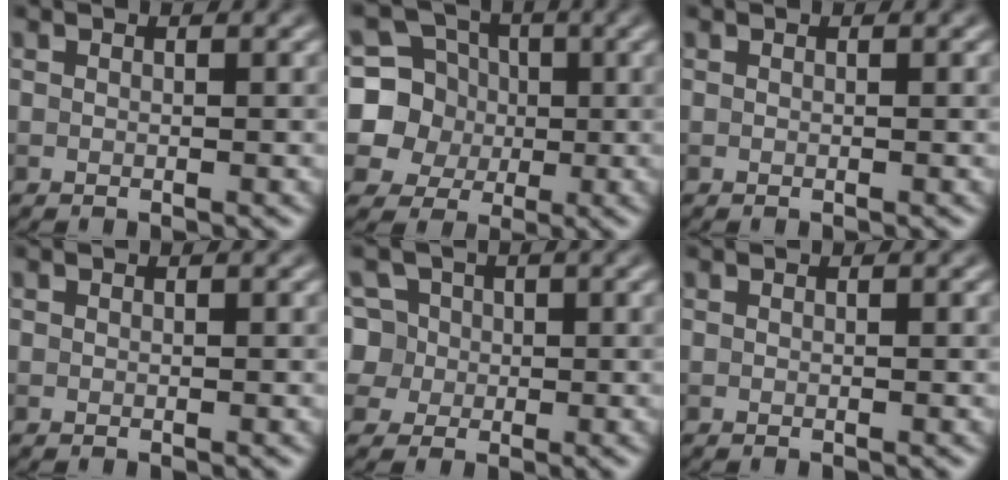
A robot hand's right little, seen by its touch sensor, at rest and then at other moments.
{"total": 6.4, "force": [0.4, 6.1, 1.8], "torque": [-0.034, 0.016, -0.017]}
{"total": 0.0}
{"total": 0.0}
{"total": 6.3, "force": [1.3, 5.8, 2.1], "torque": [-0.041, 0.038, 0.001]}
{"total": 0.0}